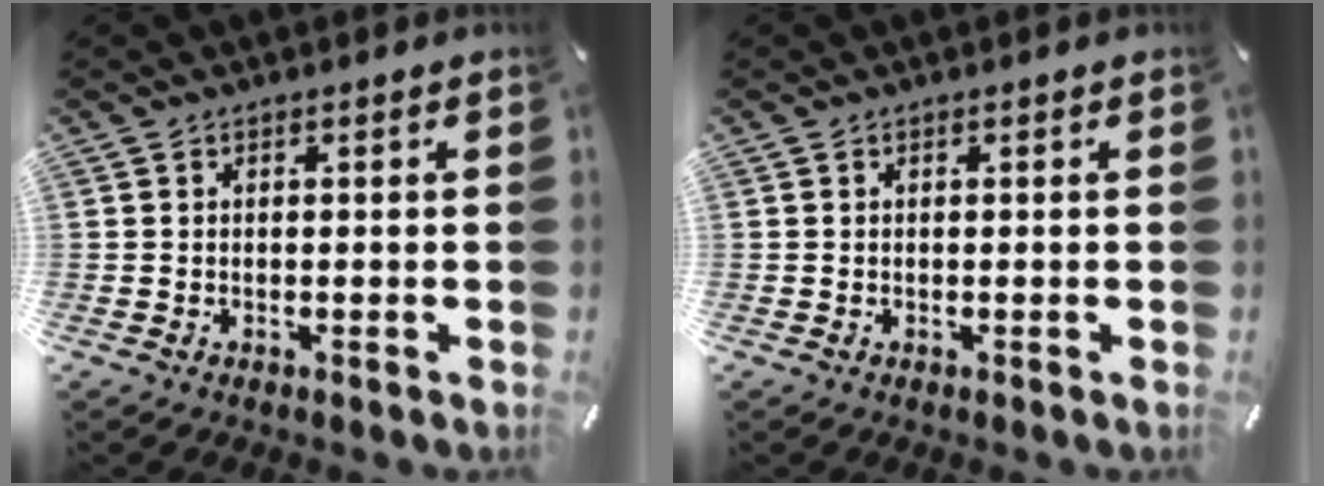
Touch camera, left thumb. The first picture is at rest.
{"total": 0.0}